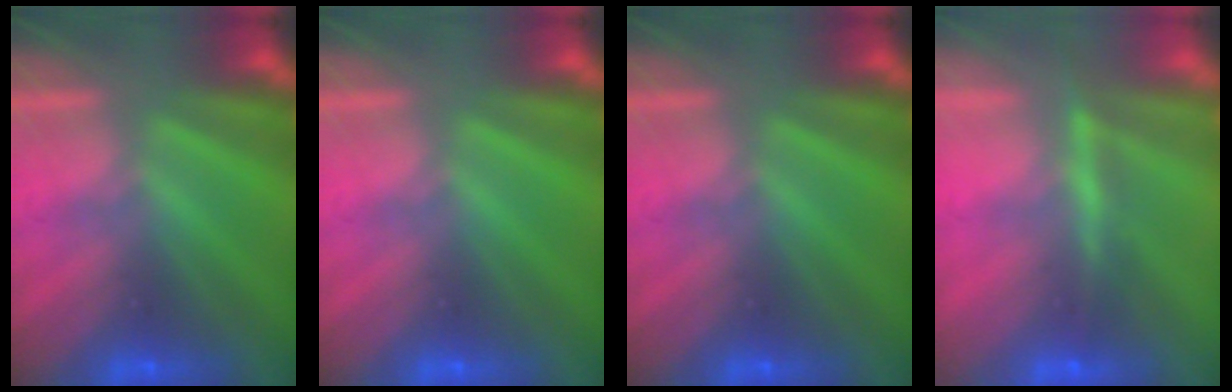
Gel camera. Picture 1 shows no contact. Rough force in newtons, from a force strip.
{"total": 0.0}
{"total": 0.0}
{"total": 4.5}